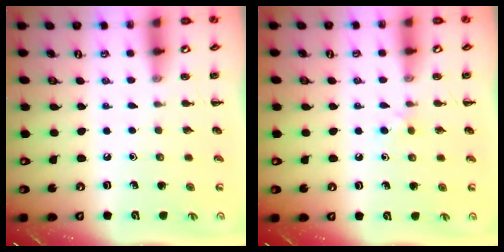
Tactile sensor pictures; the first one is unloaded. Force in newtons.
{"total": 2.8, "press": 2.6, "slide": 1.1}